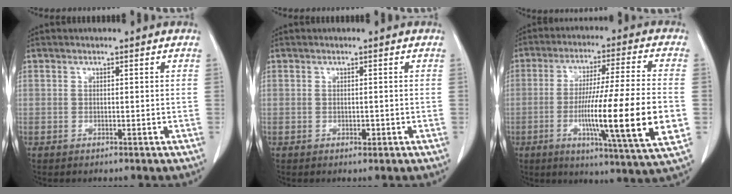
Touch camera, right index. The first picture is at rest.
{"total": 0.8, "force": [-0.2, 0.4, 0.6], "torque": [-0.011, -0.001, -0.002]}
{"total": 18.8, "force": [-3.9, -0.4, 18.4], "torque": [-0.286, -0.018, -0.065]}